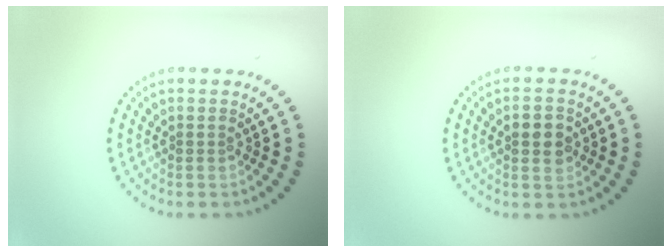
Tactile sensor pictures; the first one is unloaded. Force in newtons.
{"total": 2.9, "press": 2.9, "slide": 0.1}